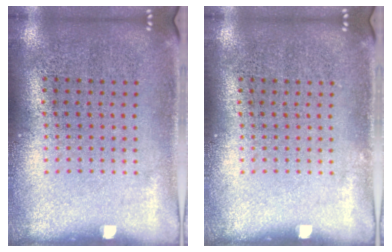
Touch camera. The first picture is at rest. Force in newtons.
{"total": 0.0}